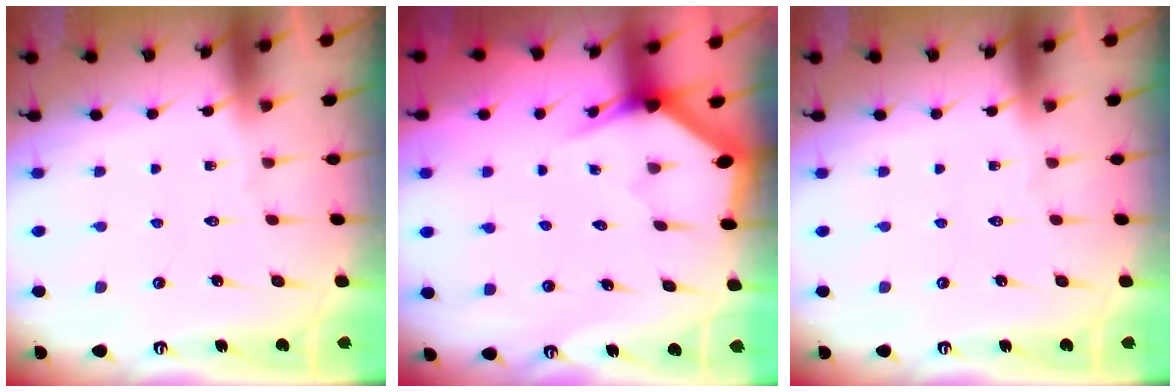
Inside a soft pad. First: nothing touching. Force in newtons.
{"total": 2.9, "press": 2.9, "slide": 0.1}
{"total": 0.0}